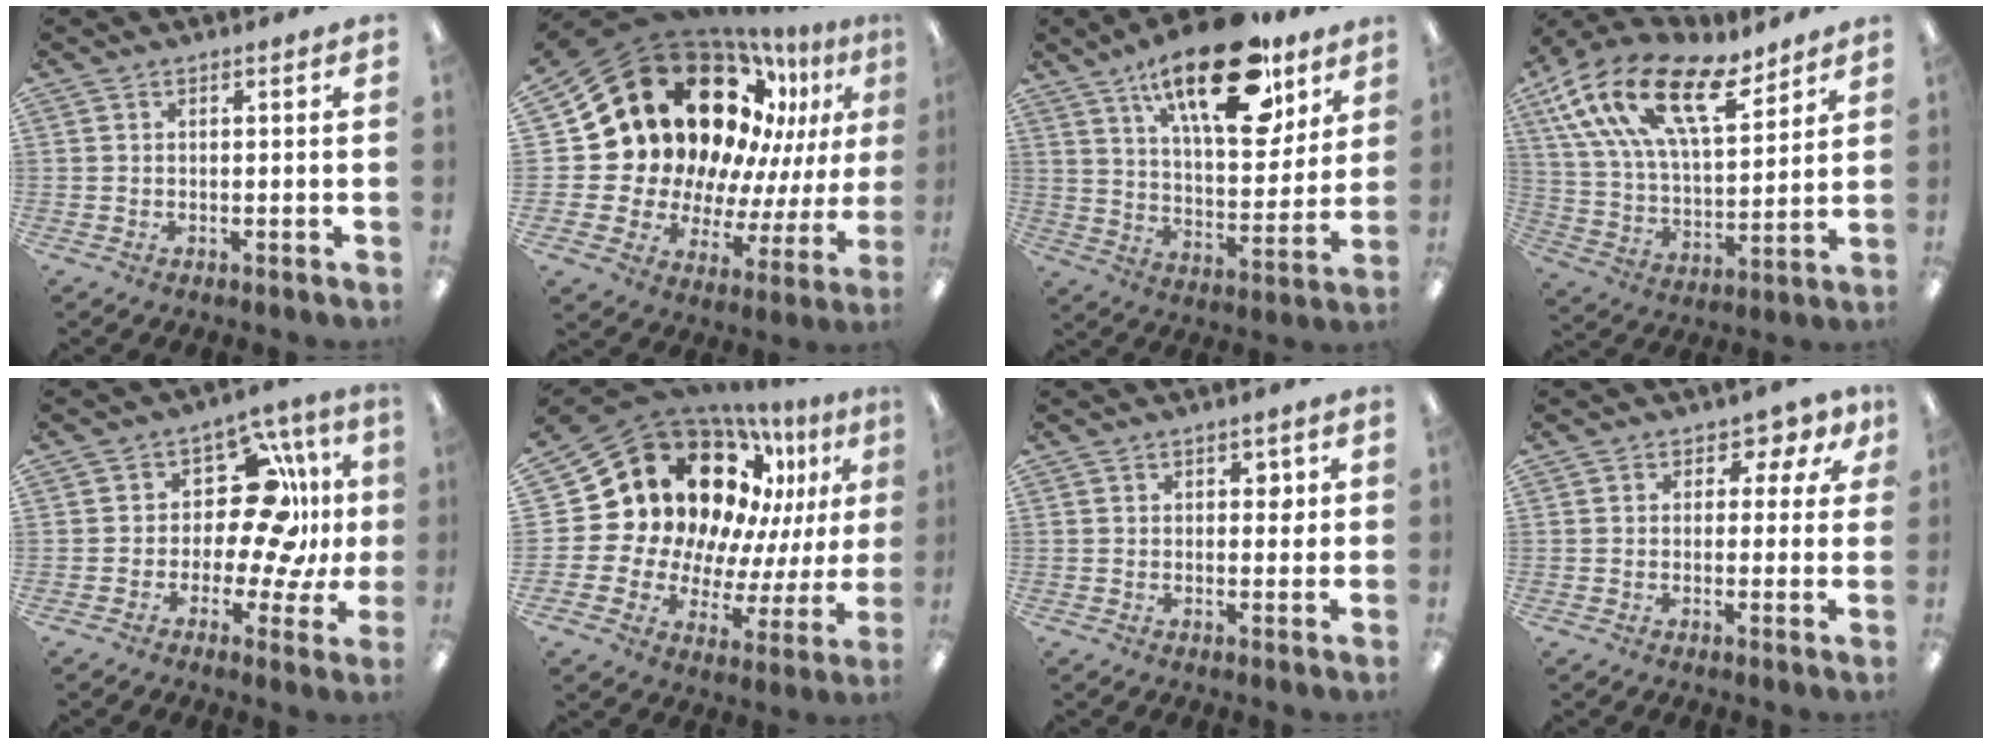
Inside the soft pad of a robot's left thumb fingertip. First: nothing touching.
{"total": 26.7, "force": [12.9, 17.9, 15.0], "torque": [-0.247, -0.100, 0.267]}
{"total": 24.0, "force": [15.3, 9.7, 15.7], "torque": [-0.234, -0.077, 0.251]}
{"total": 21.2, "force": [12.5, 9.6, 14.2], "torque": [-0.273, -0.064, 0.222]}
{"total": 15.5, "force": [3.1, 9.6, 11.8], "torque": [-0.175, -0.013, 0.055]}
{"total": 21.6, "force": [11.2, 15.1, 10.6], "torque": [-0.191, -0.101, 0.220]}
{"total": 2.9, "force": [1.0, 1.8, 2.1], "torque": [-0.027, 0.002, 0.012]}
{"total": 3.9, "force": [1.2, 3.2, 1.9], "torque": [-0.022, -0.001, 0.016]}